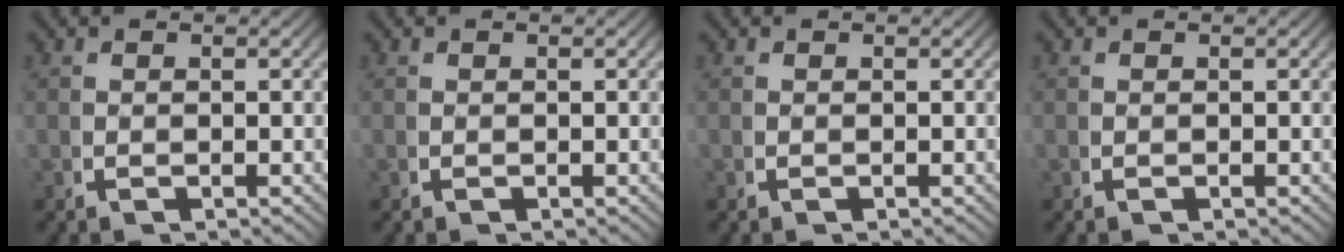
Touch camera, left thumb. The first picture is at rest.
{"total": 0.0}
{"total": 0.0}
{"total": 0.0}